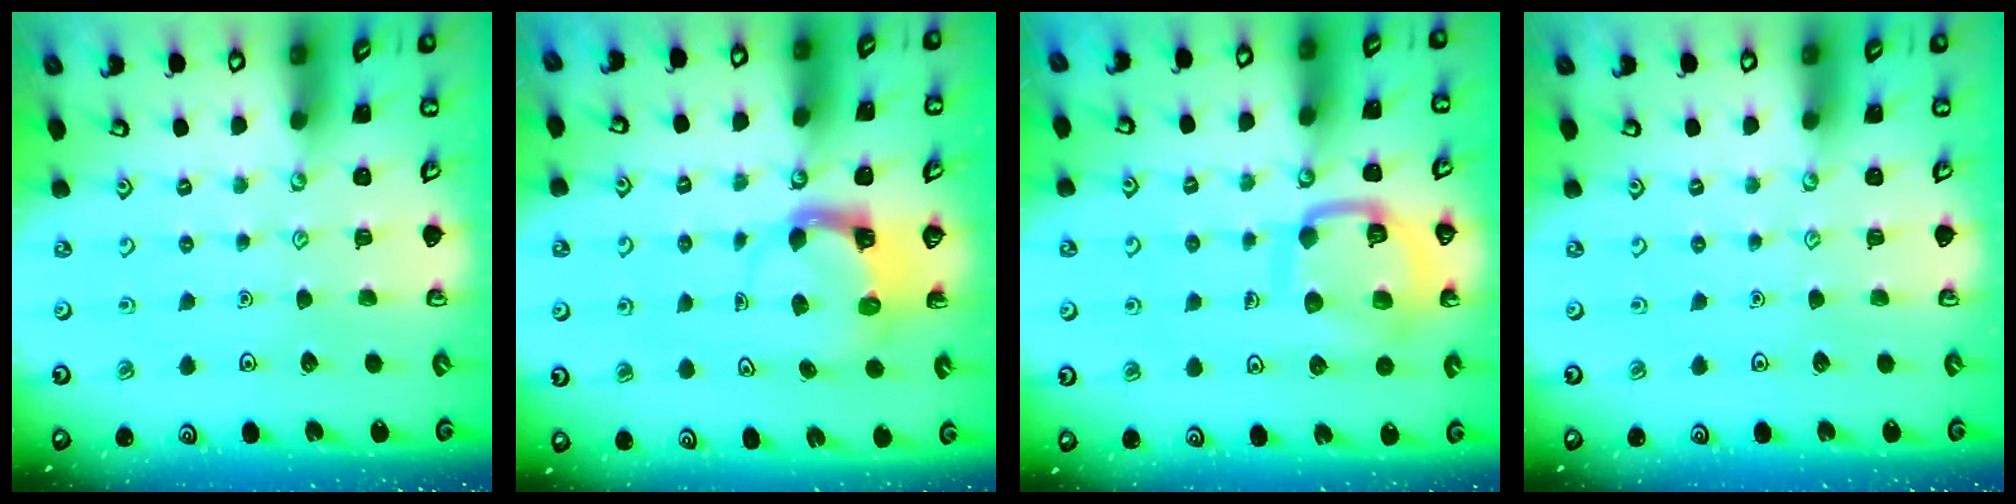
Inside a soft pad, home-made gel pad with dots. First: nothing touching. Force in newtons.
{"total": 3.8, "press": 3.8, "slide": 0.3}
{"total": 12.8, "press": 12.8, "slide": 1.3}
{"total": 0.0}